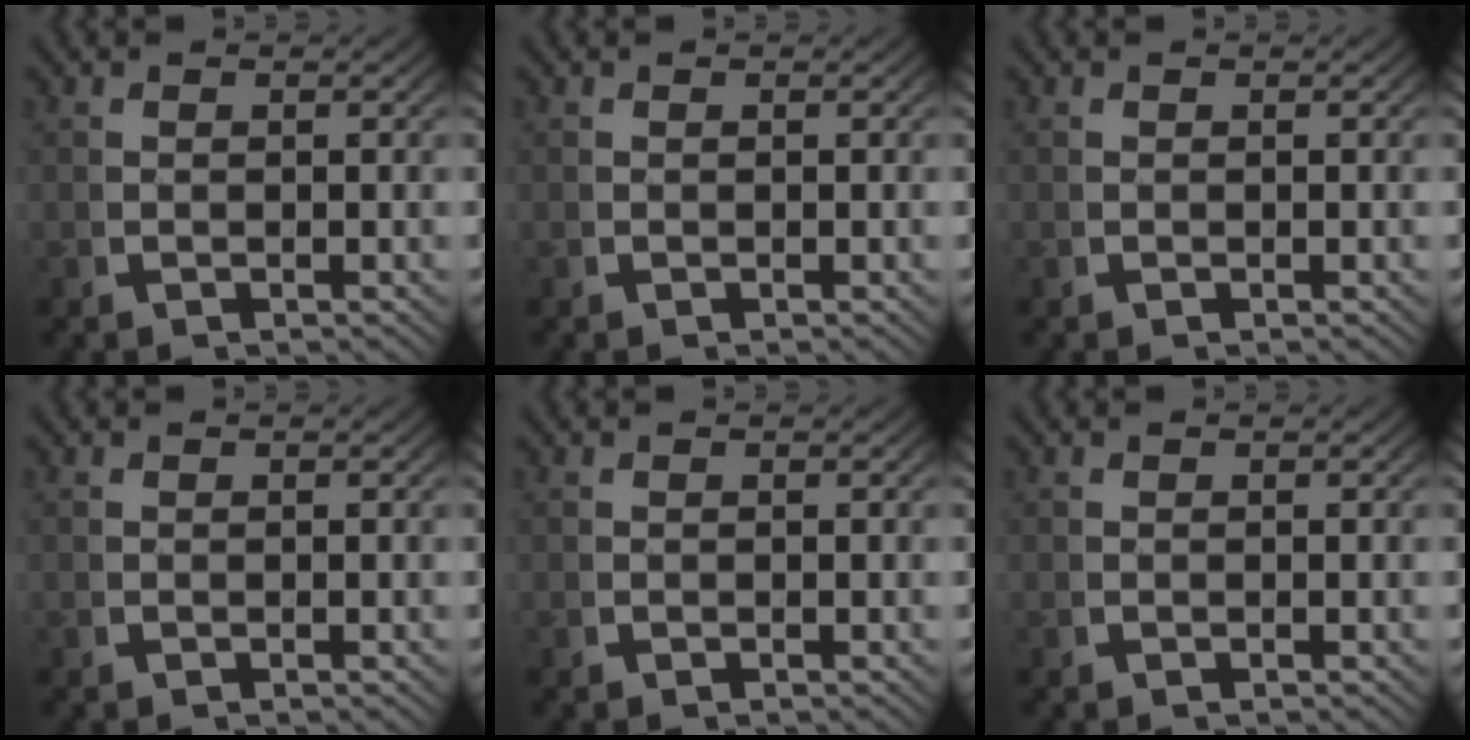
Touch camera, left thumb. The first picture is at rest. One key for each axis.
{"total": 0.0}
{"total": 0.0}
{"total": 0.0}
{"total": 0.0}
{"total": 0.0}